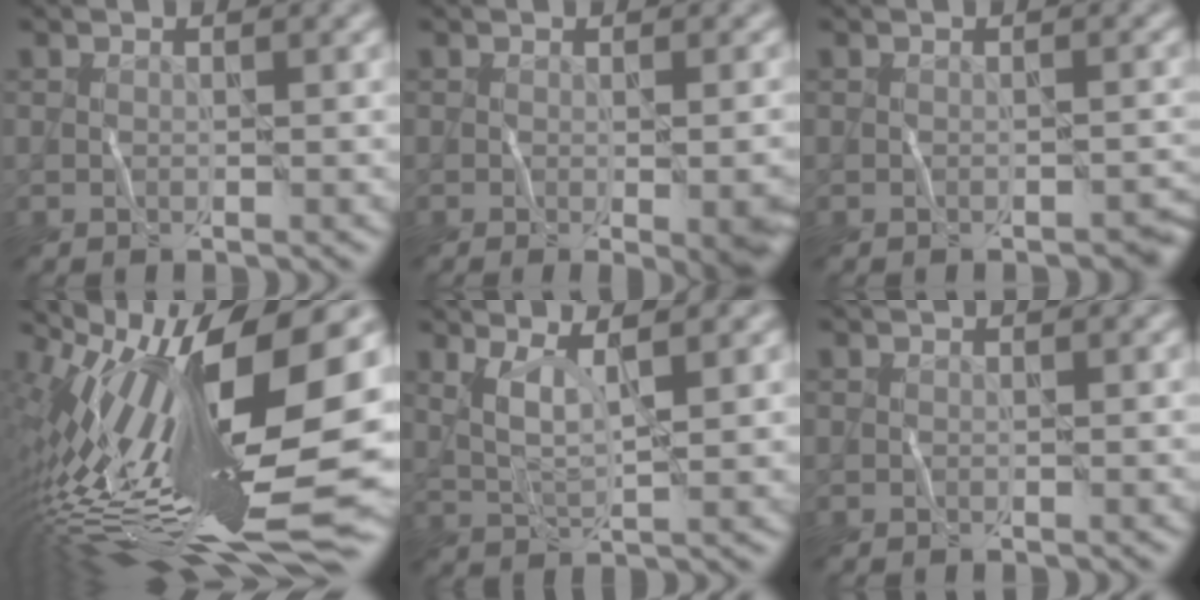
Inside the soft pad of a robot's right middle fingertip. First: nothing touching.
{"total": 5.0, "force": [-1.2, 1.4, 4.6], "torque": [-0.031, 0.002, 0.003]}
{"total": 0.9, "force": [-0.8, 0.0, 0.4], "torque": [-0.009, 0.003, -0.003]}
{"total": 18.6, "force": [-0.4, 6.6, 17.3], "torque": [-0.306, 0.007, -0.018]}
{"total": 3.0, "force": [1.4, 0.3, 2.7], "torque": [-0.070, -0.003, 0.045]}
{"total": 0.0}